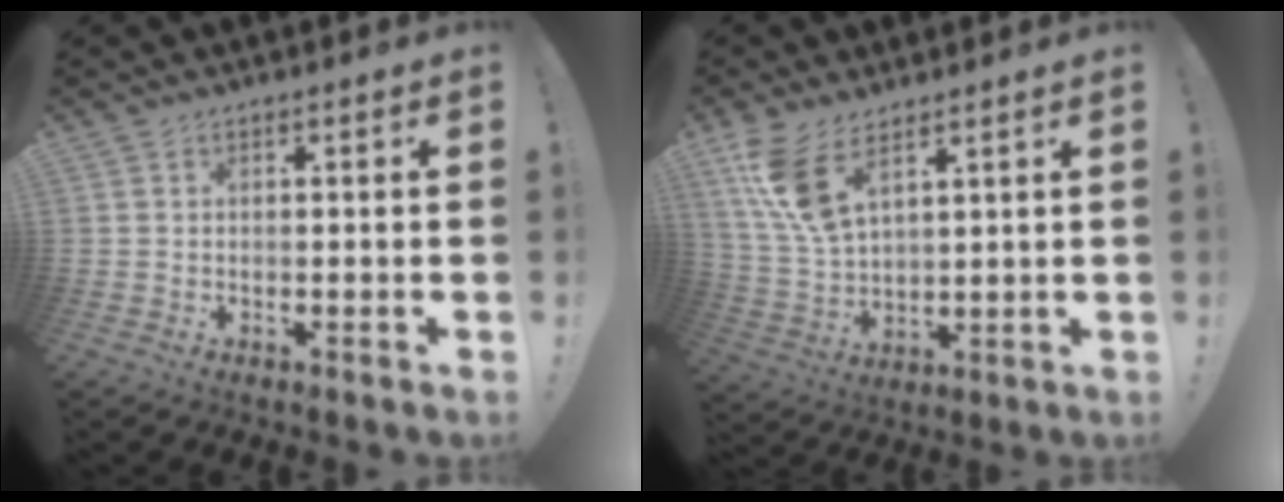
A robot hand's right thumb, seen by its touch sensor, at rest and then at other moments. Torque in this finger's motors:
{"motor_torque": [0.39, 0.54, 0.56, 0.56, 0.37]}